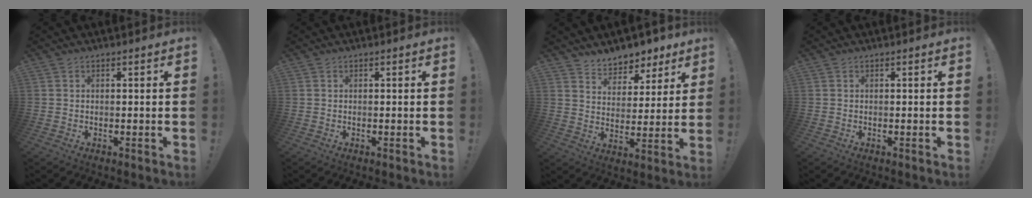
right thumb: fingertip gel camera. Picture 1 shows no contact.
{"total": 0.0}
{"total": 7.6, "force": [6.2, 4.2, 1.1], "torque": [-0.011, -0.059, 0.118]}
{"total": 0.0}